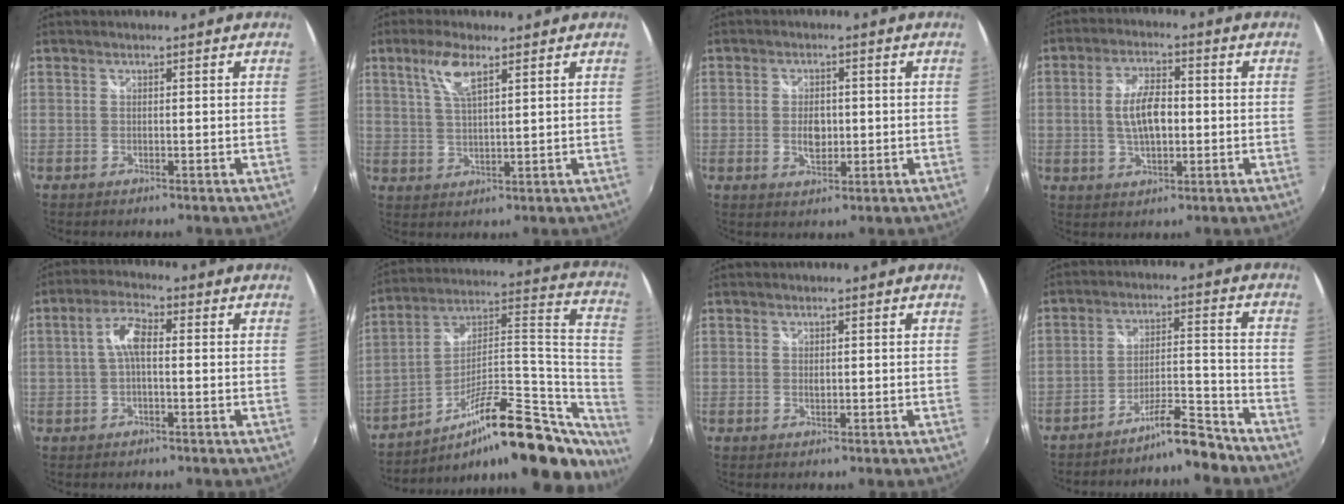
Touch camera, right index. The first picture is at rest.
{"total": 6.0, "force": [3.3, 1.6, 4.8], "torque": [-0.095, 0.004, 0.066]}
{"total": 4.3, "force": [-0.4, 2.7, 3.4], "torque": [-0.060, -0.001, -0.007]}
{"total": 7.8, "force": [-0.3, 3.5, 7.0], "torque": [-0.132, 0.006, -0.002]}
{"total": 4.9, "force": [-0.1, 1.8, 4.6], "torque": [-0.093, 0.015, -0.002]}
{"total": 29.4, "force": [-20.3, 8.7, 19.5], "torque": [-0.239, 0.032, -0.299]}
{"total": 0.7, "force": [0.1, 0.5, 0.5], "torque": [-0.009, 0.000, 0.002]}
{"total": 8.0, "force": [-7.4, 0.7, 3.0], "torque": [-0.053, 0.024, -0.120]}